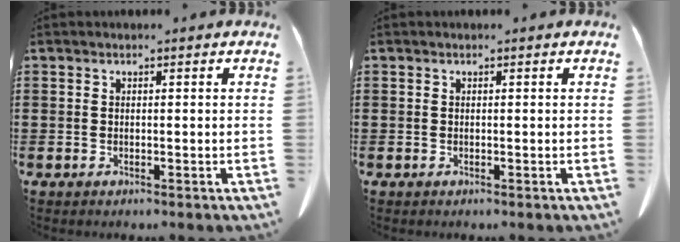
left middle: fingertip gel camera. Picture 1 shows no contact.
{"total": 0.0}